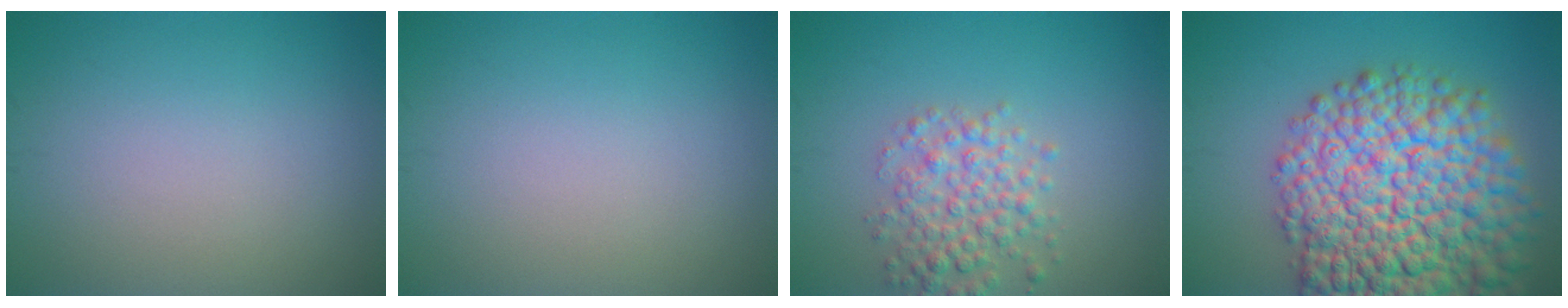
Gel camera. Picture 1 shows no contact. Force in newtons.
{"total": 0.0}
{"total": 3.8, "press": 3.8, "slide": 0.1}
{"total": 16.3, "press": 16.3, "slide": 0.7}